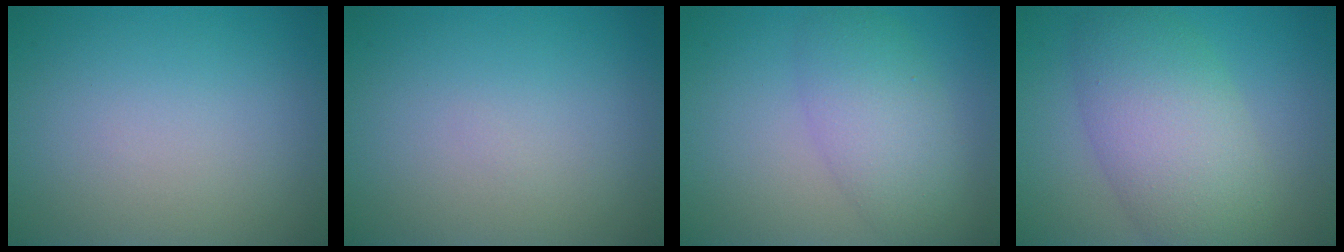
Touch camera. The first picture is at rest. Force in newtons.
{"total": 0.0}
{"total": 4.5, "press": 4.5, "slide": 0.1}
{"total": 7.3, "press": 7.3, "slide": 0.5}